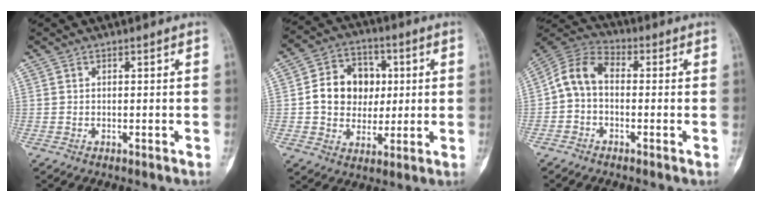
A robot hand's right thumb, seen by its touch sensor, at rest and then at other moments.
{"total": 12.7, "force": [1.2, 10.5, 7.0], "torque": [-0.070, 0.012, 0.017]}
{"total": 8.1, "force": [-0.5, 5.4, 6.0], "torque": [-0.104, 0.030, -0.028]}